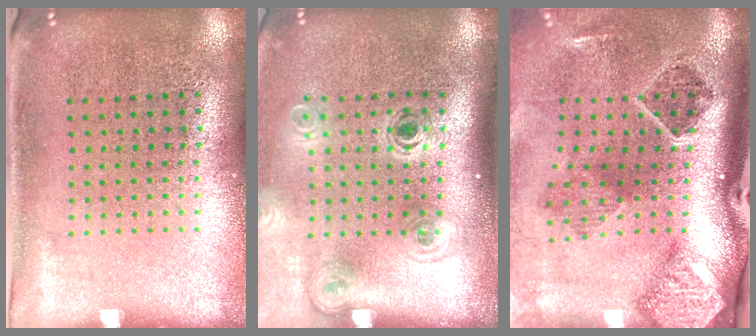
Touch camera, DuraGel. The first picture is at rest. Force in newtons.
{"total": 1.9, "press": 1.3, "slide": 1.4}
{"total": 2.9, "press": 1.9, "slide": 2.2}